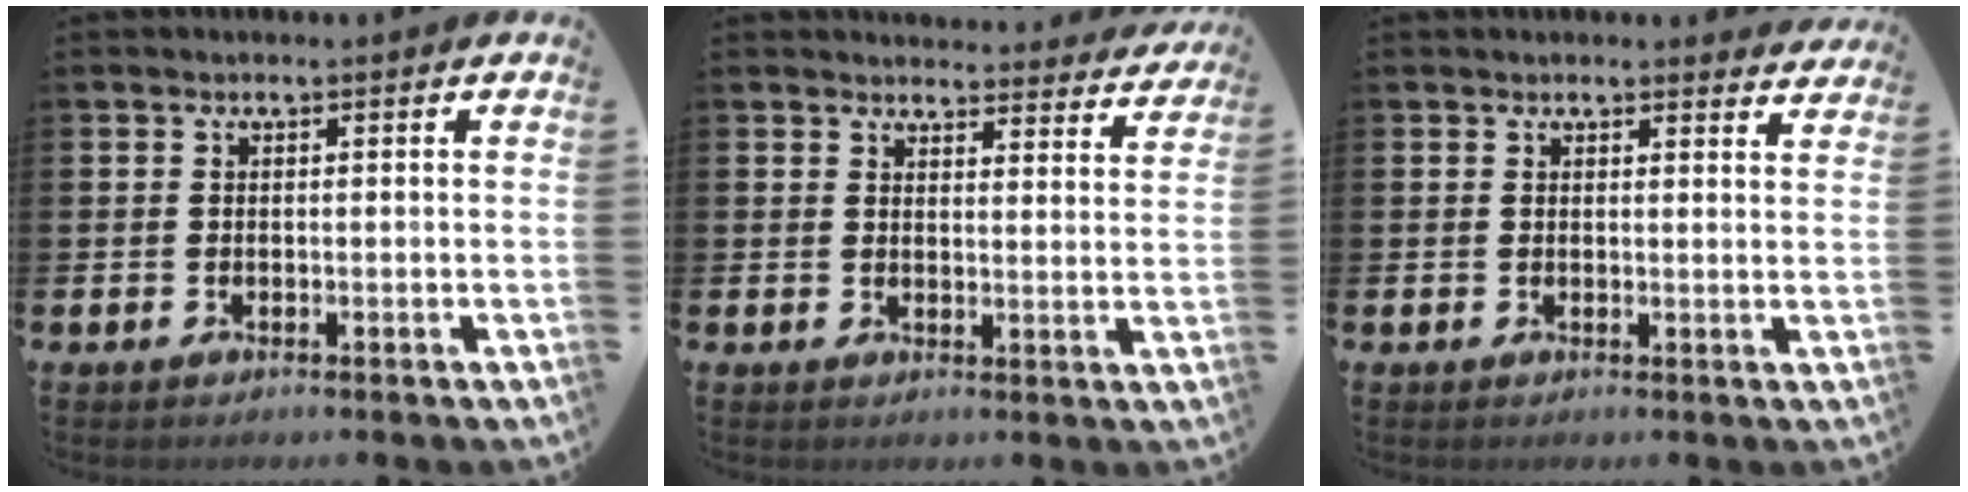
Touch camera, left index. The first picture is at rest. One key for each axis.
{"total": 3.7, "fx": 3.6, "fy": 0.4, "fz": 0.1, "tx": -0.003, "ty": -0.030, "tz": 0.063}
{"total": 1.9, "fx": 1.9, "fy": 0.3, "fz": 0.0, "tx": 0.005, "ty": -0.010, "tz": 0.033}